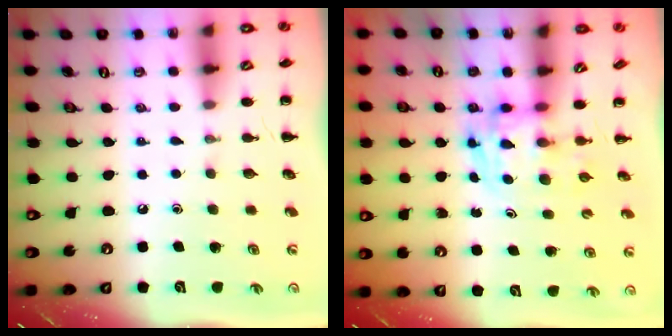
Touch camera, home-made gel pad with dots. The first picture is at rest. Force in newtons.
{"total": 3.5, "press": 3.5, "slide": 0.6}